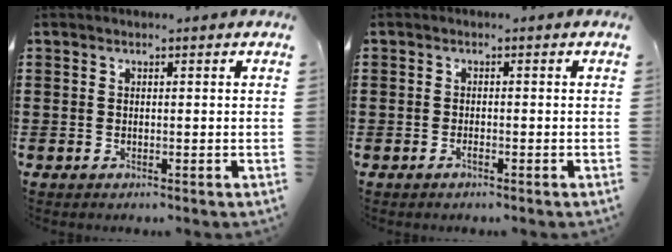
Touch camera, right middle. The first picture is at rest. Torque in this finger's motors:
{"motor_torque": [-1.02, 1.11, -0.51, -0.08]}